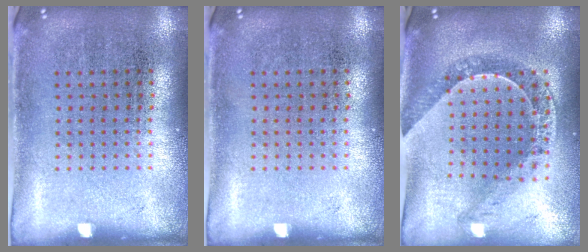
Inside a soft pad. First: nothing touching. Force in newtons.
{"total": 0.0}
{"total": 1.1, "press": 1.1, "slide": 0.2}